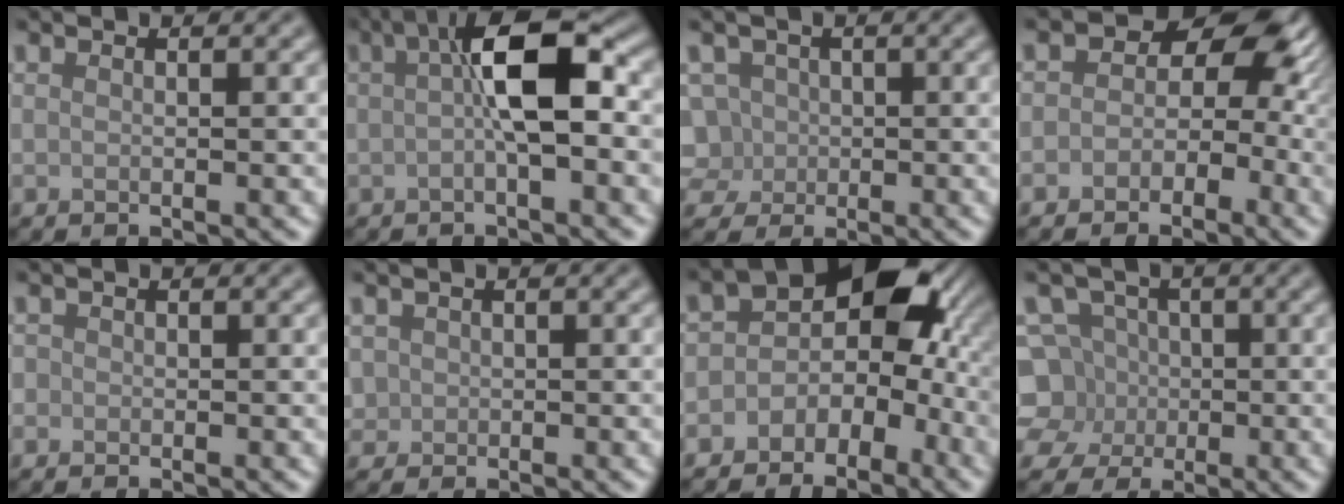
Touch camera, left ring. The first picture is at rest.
{"total": 6.0, "force": [0.1, 1.5, 5.8], "torque": [-0.099, 0.018, -0.005]}
{"total": 4.3, "force": [-0.6, 4.1, 1.2], "torque": [-0.021, 0.022, -0.017]}
{"total": 4.7, "force": [-0.9, 3.6, 2.8], "torque": [-0.019, 0.007, -0.029]}
{"total": 0.6, "force": [-0.5, 0.2, -0.3], "torque": [0.005, -0.002, -0.006]}
{"total": 1.0, "force": [-0.1, 0.9, -0.2], "torque": [-0.001, -0.003, 0.005]}
{"total": 7.5, "force": [-1.7, 5.2, 5.2], "torque": [-0.046, 0.020, -0.044]}
{"total": 6.7, "force": [-1.7, 6.2, 2.0], "torque": [-0.039, 0.014, -0.053]}